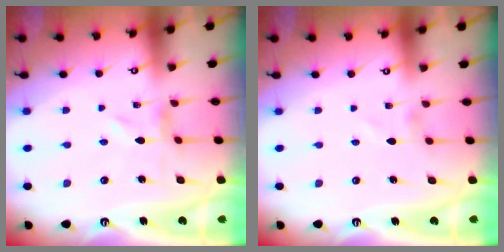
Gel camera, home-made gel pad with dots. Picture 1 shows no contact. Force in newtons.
{"total": 0.9, "press": 0.9, "slide": 0.1}